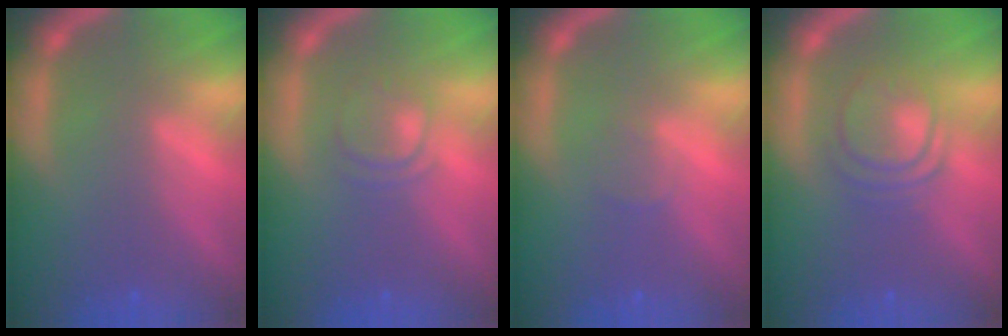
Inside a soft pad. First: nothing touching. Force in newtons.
{"total": 2.4}
{"total": 1.0}
{"total": 4.5}